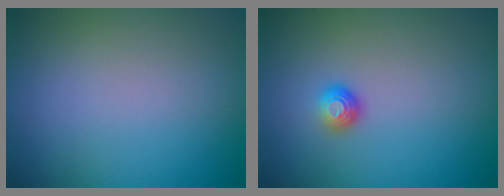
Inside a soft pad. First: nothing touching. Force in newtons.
{"total": 1.3, "press": 1.0, "slide": 0.9}